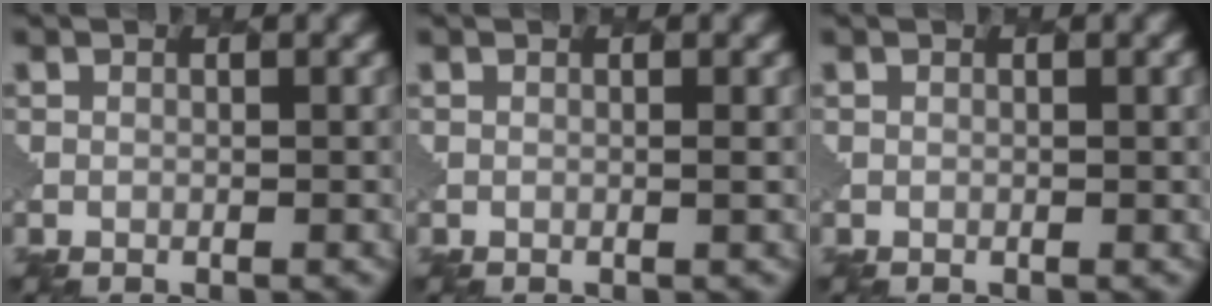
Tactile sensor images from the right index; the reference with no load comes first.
{"total": 0.5, "force": [0.3, 0.2, 0.3], "torque": [0.002, 0.000, -0.002]}
{"total": 0.7, "force": [0.2, 0.2, 0.6], "torque": [-0.002, 0.001, 0.003]}